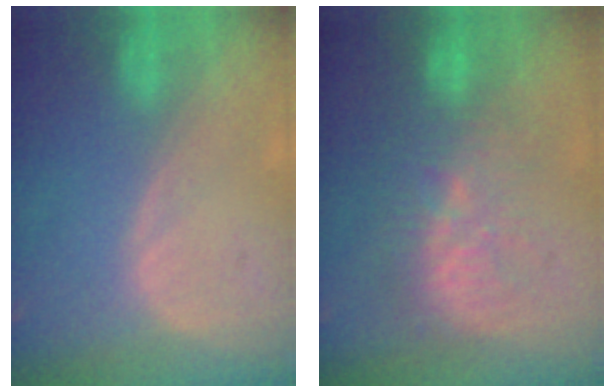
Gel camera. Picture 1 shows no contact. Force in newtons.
{"total": 9.2, "press": 8.9, "slide": 2.6}